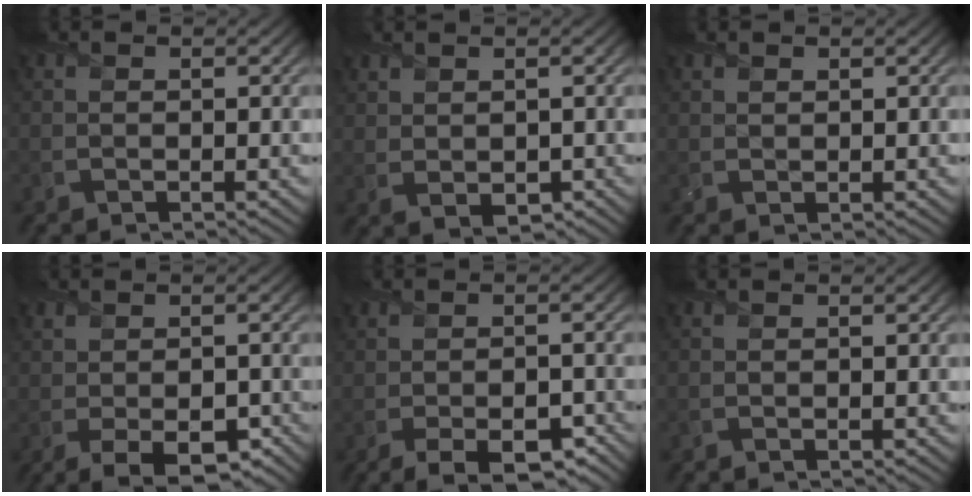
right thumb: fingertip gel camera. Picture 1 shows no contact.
{"total": 2.4, "force": [0.6, 1.4, 1.8], "torque": [-0.043, -0.006, 0.020]}
{"total": 0.7, "force": [0.7, 0.3, 0.1], "torque": [-0.005, -0.001, 0.016]}
{"total": 5.8, "force": [-2.1, 2.9, 4.6], "torque": [-0.085, -0.013, -0.027]}
{"total": 6.5, "force": [-3.3, 2.6, 5.0], "torque": [-0.083, -0.008, -0.043]}
{"total": 0.0}